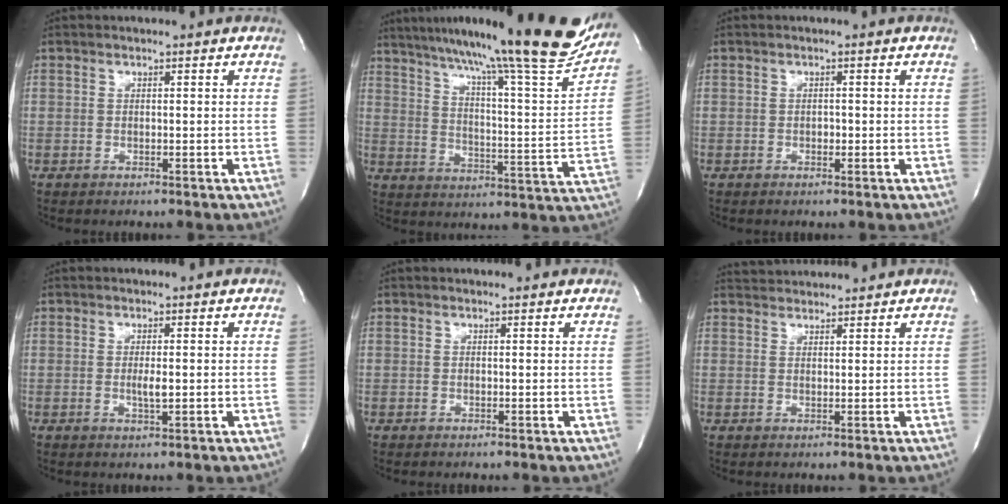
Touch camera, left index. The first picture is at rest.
{"total": 25.8, "force": [21.5, 0.4, 14.2], "torque": [-0.223, -0.048, 0.294]}
{"total": 0.8, "force": [-0.3, 0.5, 0.6], "torque": [-0.009, 0.000, -0.007]}
{"total": 1.9, "force": [-0.2, 0.3, 1.9], "torque": [-0.037, -0.004, -0.003]}
{"total": 1.1, "force": [1.0, 0.4, 0.1], "torque": [-0.015, 0.006, 0.004]}
{"total": 4.4, "force": [4.4, 0.4, 0.3], "torque": [-0.012, 0.030, 0.070]}